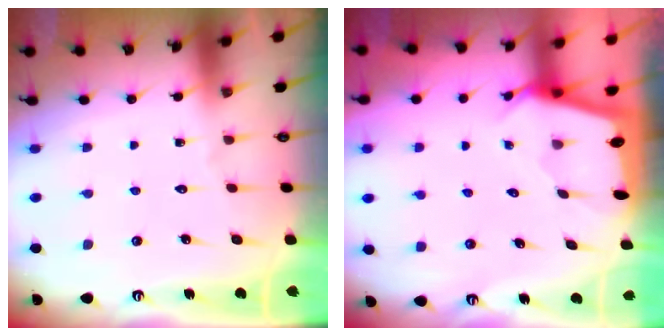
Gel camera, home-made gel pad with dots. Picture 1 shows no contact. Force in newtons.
{"total": 2.1, "press": 2.1, "slide": 0.2}